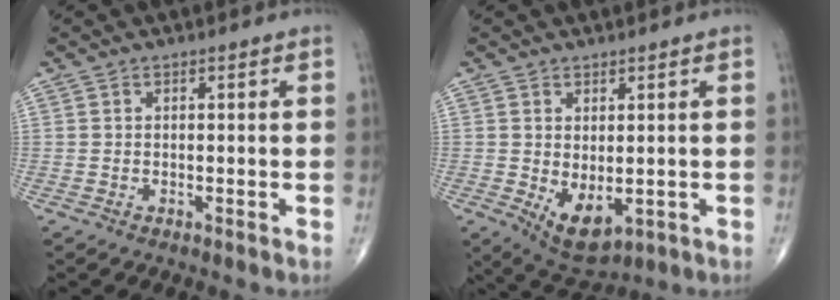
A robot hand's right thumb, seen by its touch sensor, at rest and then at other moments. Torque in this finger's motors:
{"motor_torque": [-0.05, 0.53, 0.58, 0.34, 0.04]}